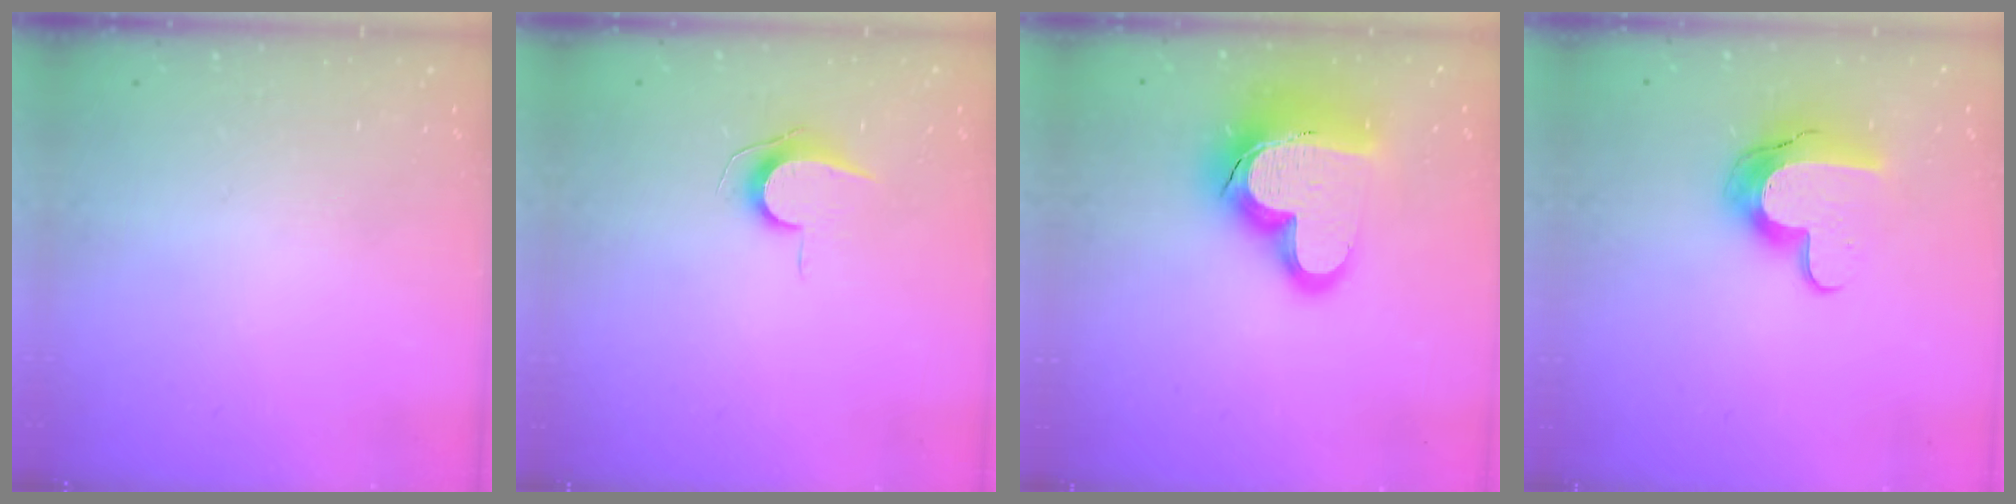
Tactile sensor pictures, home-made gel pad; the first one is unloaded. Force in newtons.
{"total": 6.8, "press": 6.8, "slide": 0.7}
{"total": 20.9, "press": 20.8, "slide": 1.9}
{"total": 11.9, "press": 11.9, "slide": 0.6}